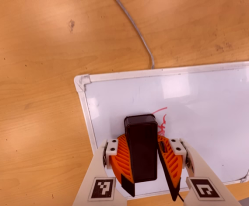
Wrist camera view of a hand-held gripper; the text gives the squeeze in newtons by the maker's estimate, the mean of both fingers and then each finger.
{"total": 13.8, "left": 16.1, "right": 11.5}